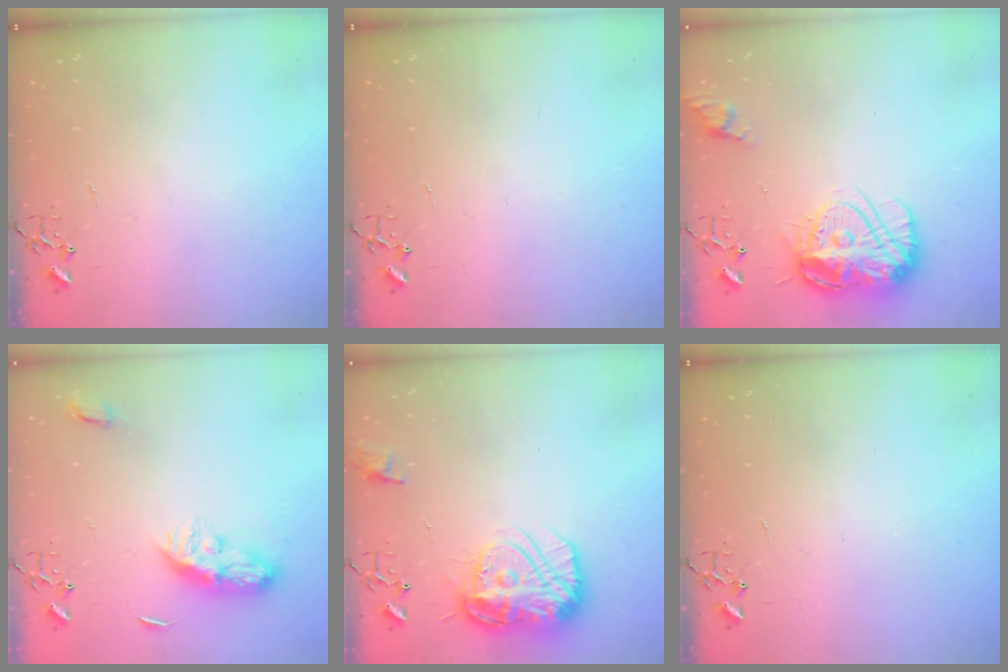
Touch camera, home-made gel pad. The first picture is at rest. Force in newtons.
{"total": 0.0}
{"total": 15.6, "press": 15.5, "slide": 1.4}
{"total": 9.0, "press": 9.0, "slide": 0.1}
{"total": 17.8, "press": 17.8, "slide": 1.7}
{"total": 0.0}